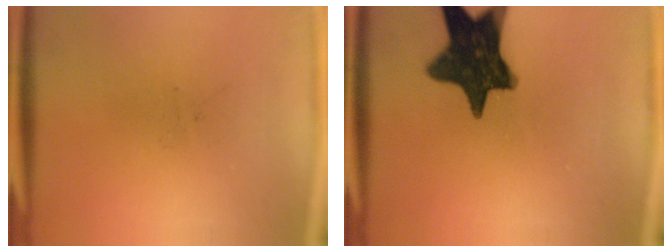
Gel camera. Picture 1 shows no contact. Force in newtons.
{"total": 15.7}